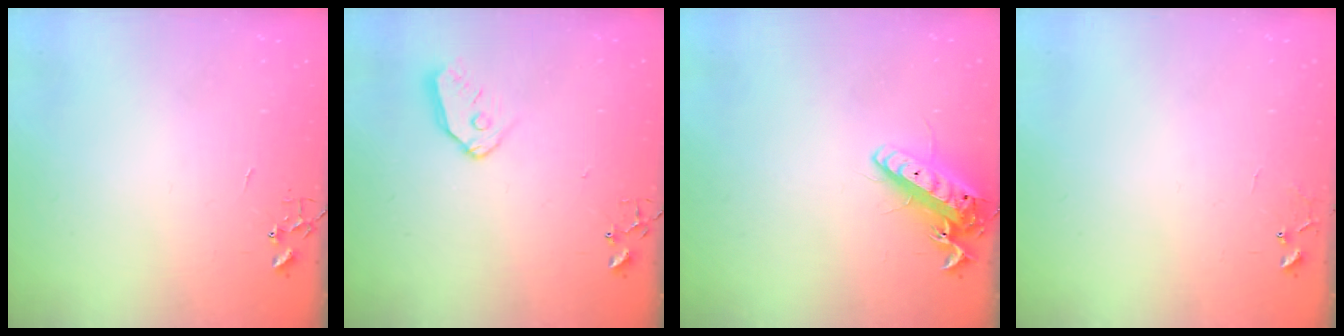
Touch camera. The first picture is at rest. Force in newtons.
{"total": 9.0, "press": 8.9, "slide": 0.9}
{"total": 13.5, "press": 13.3, "slide": 2.3}
{"total": 6.6, "press": 6.6, "slide": 0.5}